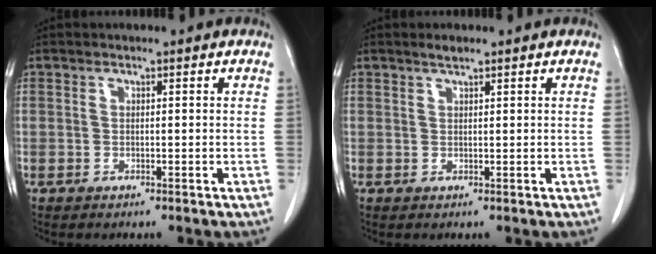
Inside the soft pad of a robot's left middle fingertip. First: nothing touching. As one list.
[{"total": 1.3, "force": [1.1, 0.2, 0.8], "torque": [-0.019, 0.001, 0.023]}]